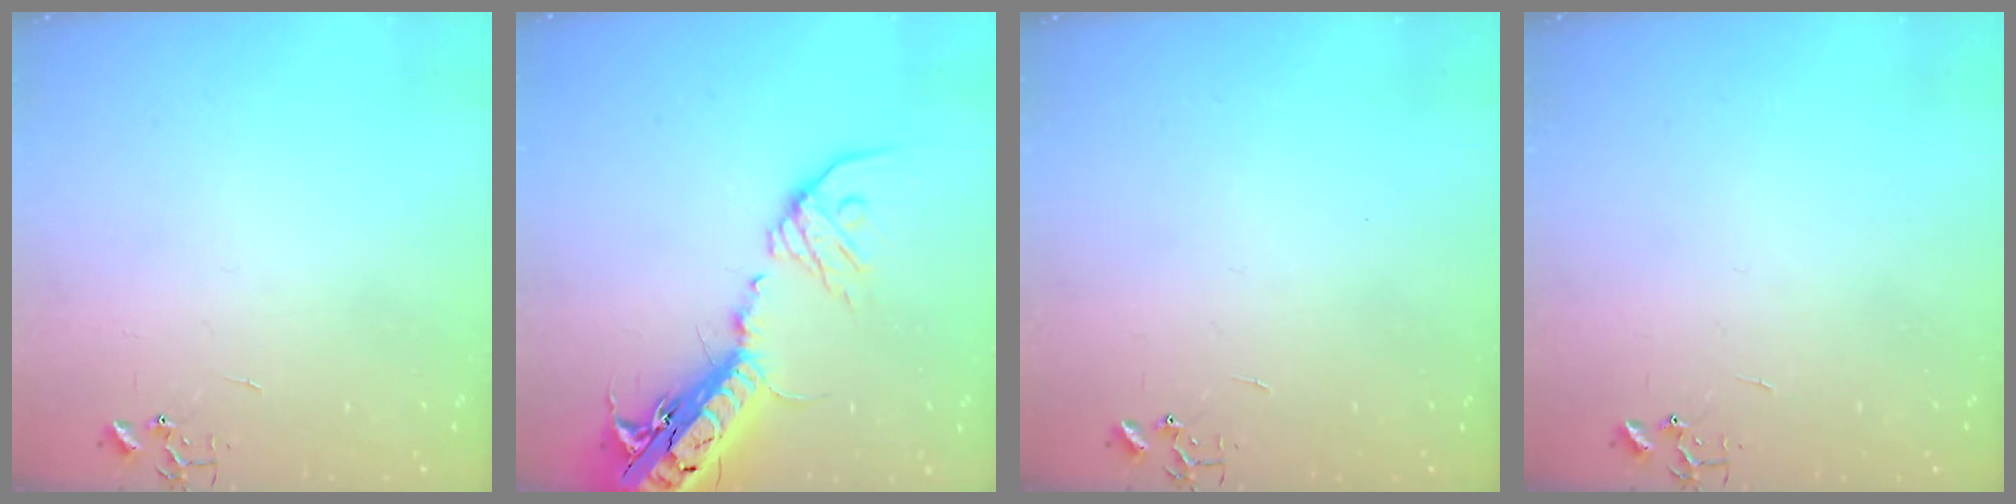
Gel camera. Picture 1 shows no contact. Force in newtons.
{"total": 23.9, "press": 23.3, "slide": 5.5}
{"total": 0.0}
{"total": 0.0}